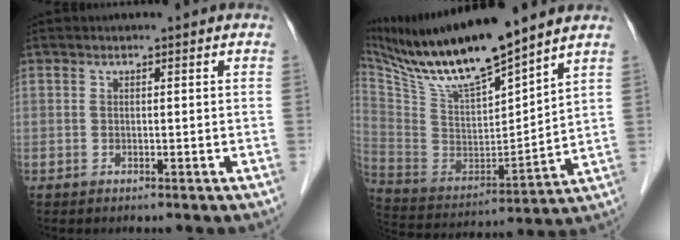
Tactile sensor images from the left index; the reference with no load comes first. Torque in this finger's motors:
{"motor_torque": [0.45, -0.58, 0.29, 0.08]}